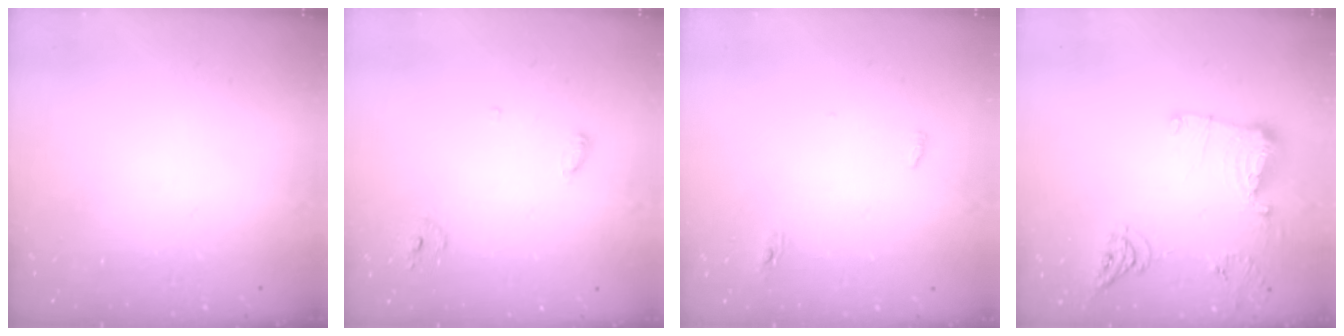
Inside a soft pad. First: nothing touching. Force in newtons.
{"total": 4.7, "press": 4.7, "slide": 0.5}
{"total": 3.6, "press": 3.5, "slide": 0.9}
{"total": 12.9, "press": 12.9, "slide": 0.7}